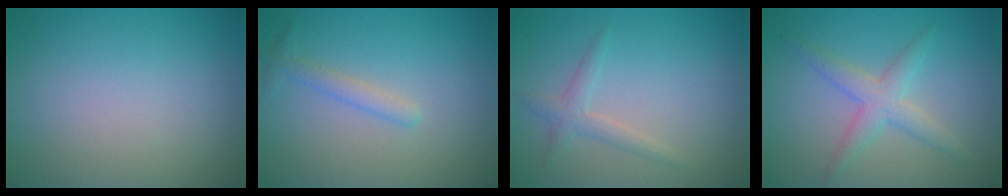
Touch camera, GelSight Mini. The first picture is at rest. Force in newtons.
{"total": 1.5, "press": 1.5, "slide": 0.1}
{"total": 1.7, "press": 1.7, "slide": 0.1}
{"total": 3.0, "press": 3.0, "slide": 0.1}